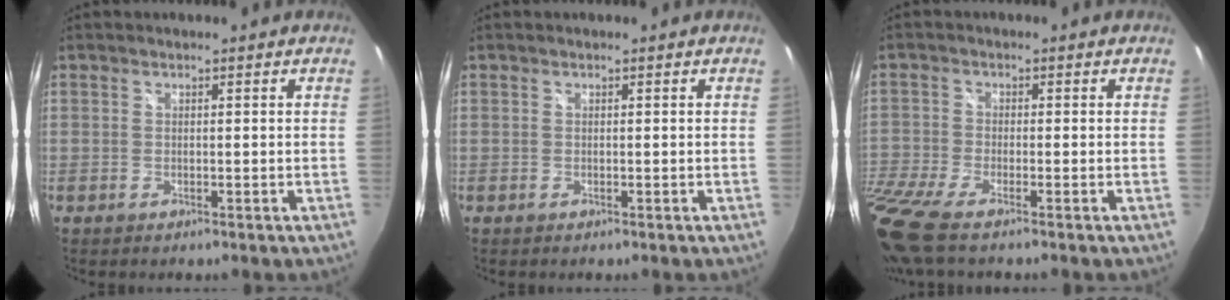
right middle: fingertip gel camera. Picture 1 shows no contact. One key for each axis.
{"total": 0.0}
{"total": 11.6, "fx": -8.6, "fy": 2.4, "fz": 7.4, "tx": -0.183, "ty": -0.047, "tz": -0.167}